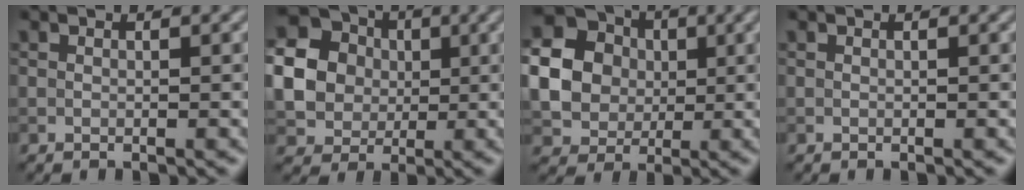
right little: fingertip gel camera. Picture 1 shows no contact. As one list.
[{"total": 14.3, "force": [1.9, 13.2, 5.0], "torque": [-0.150, 0.012, 0.019]}, {"total": 16.0, "force": [2.2, 14.8, 5.6], "torque": [-0.160, 0.012, 0.017]}, {"total": 0.0}]